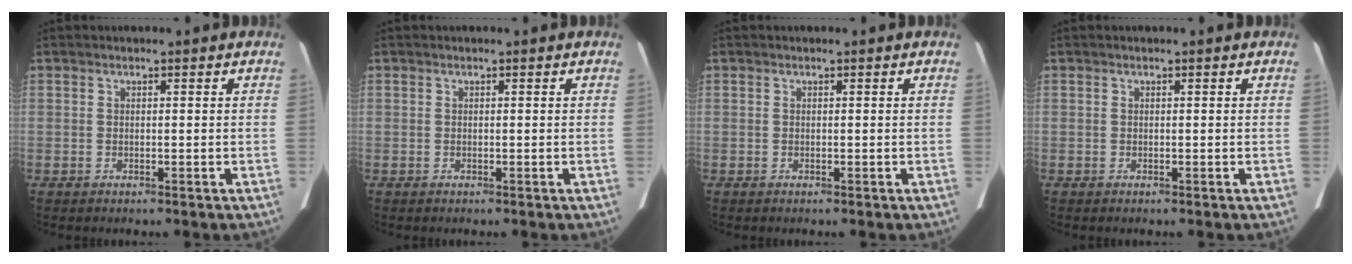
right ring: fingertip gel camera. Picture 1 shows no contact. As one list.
[{"total": 0.0}, {"total": 0.0}, {"total": 0.0}]